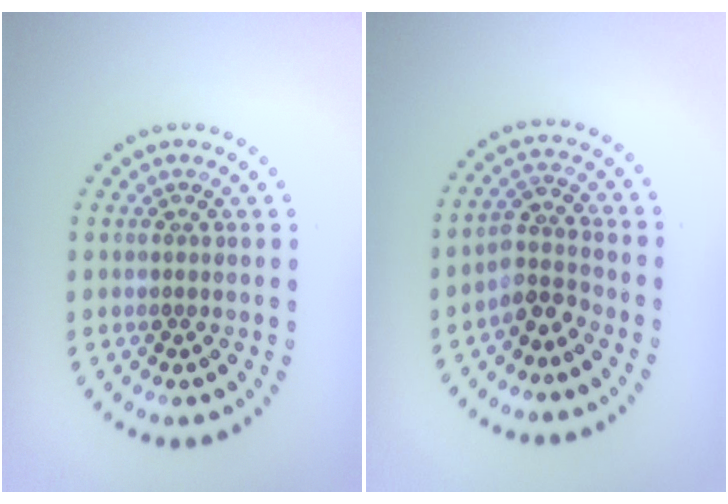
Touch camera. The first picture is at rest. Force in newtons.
{"total": 2.9, "press": 2.1, "slide": 2.0}